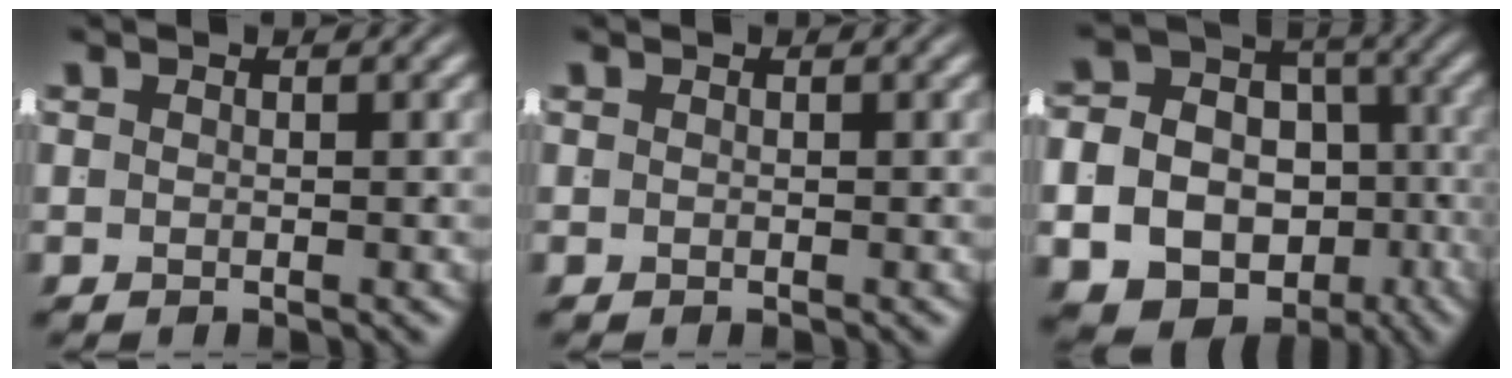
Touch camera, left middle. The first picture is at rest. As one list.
[{"total": 0.0}, {"total": 16.9, "force": [-6.3, 14.3, 6.6], "torque": [-0.139, -0.067, -0.099]}]